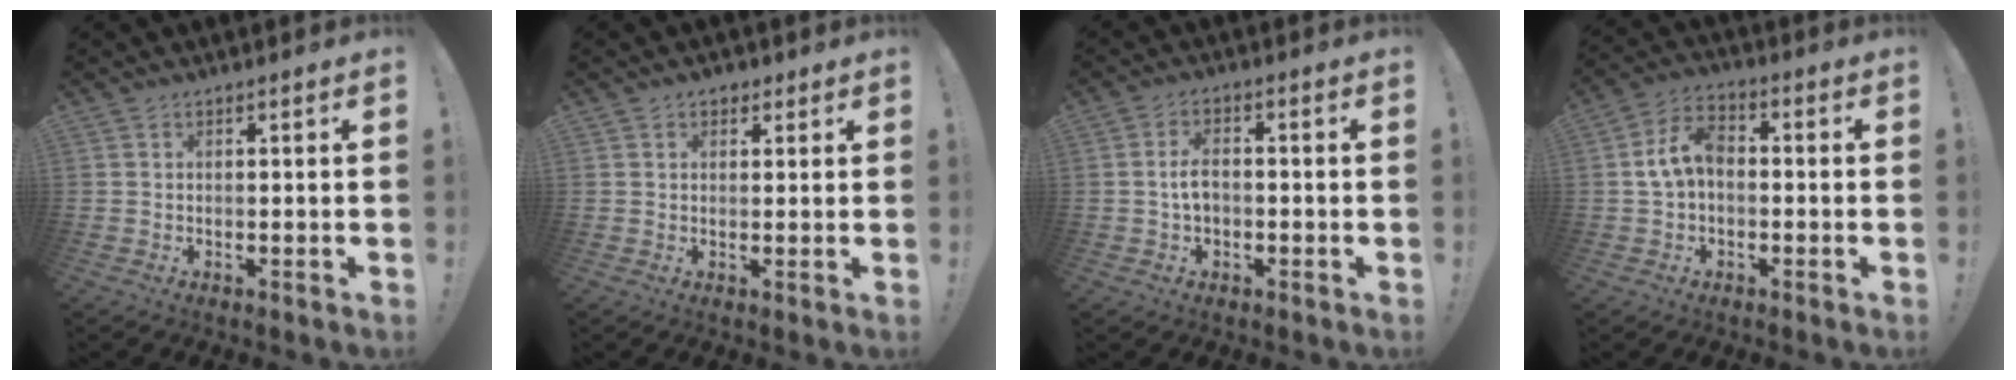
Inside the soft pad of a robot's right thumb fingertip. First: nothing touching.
{"total": 2.3, "force": [1.1, 1.8, 0.8], "torque": [-0.001, -0.003, 0.016]}
{"total": 4.5, "force": [-0.6, 2.7, 3.6], "torque": [-0.066, 0.005, -0.013]}
{"total": 8.5, "force": [-0.4, 5.7, 6.3], "torque": [-0.124, 0.017, -0.003]}